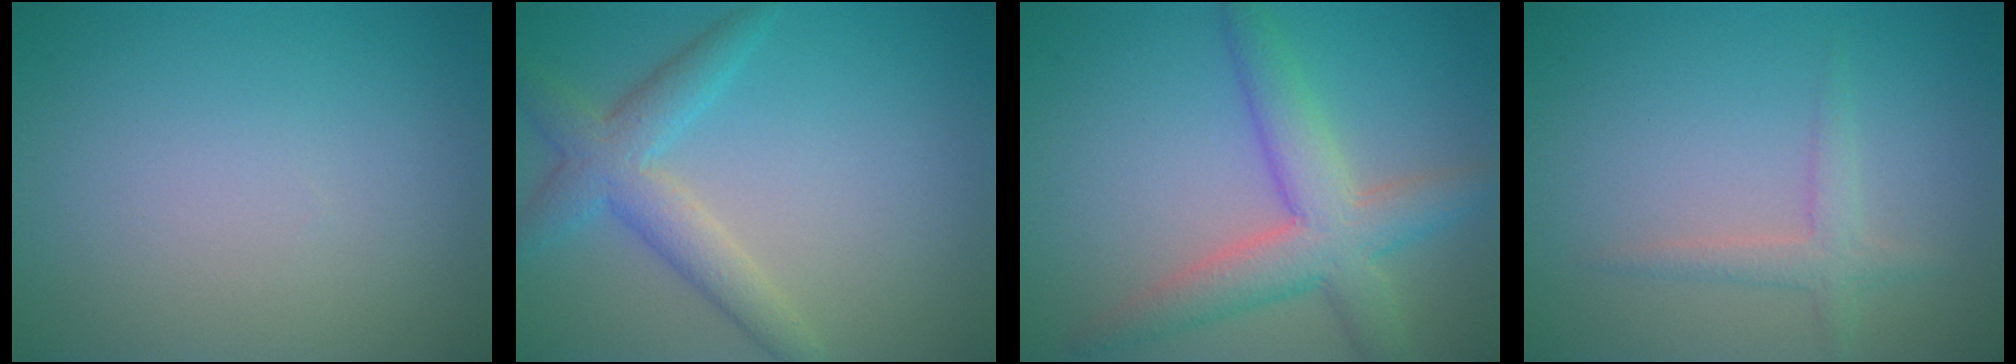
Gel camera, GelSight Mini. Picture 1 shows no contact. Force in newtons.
{"total": 3.9, "press": 3.9, "slide": 0.1}
{"total": 5.5, "press": 5.5, "slide": 0.2}
{"total": 1.9, "press": 1.9, "slide": 0.1}